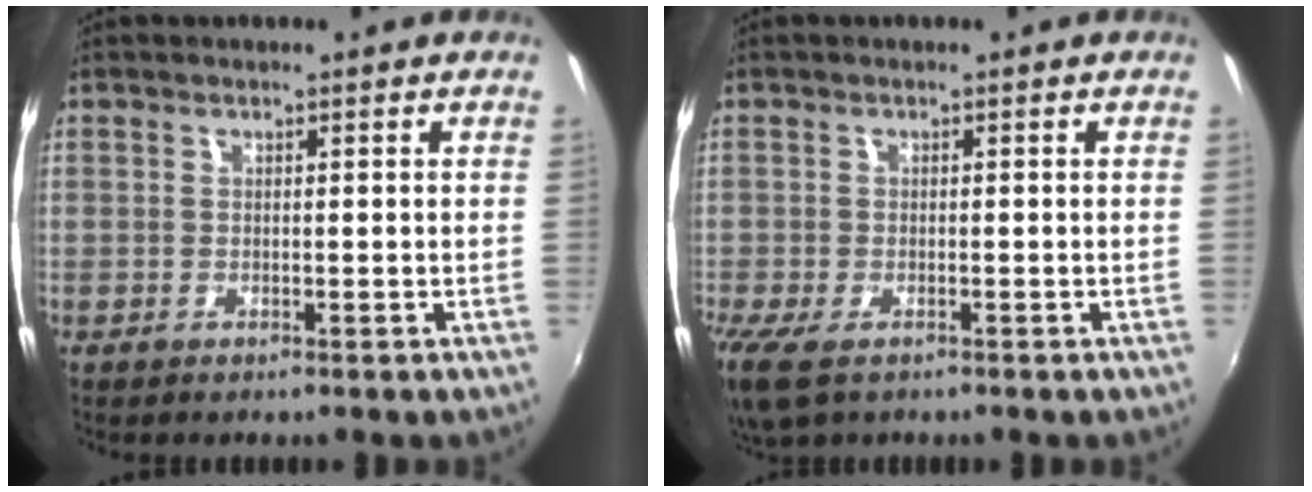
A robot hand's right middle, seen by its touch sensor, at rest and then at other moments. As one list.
[{"total": 6.0, "force": [-3.7, 2.7, 3.9], "torque": [-0.091, -0.028, -0.067]}]